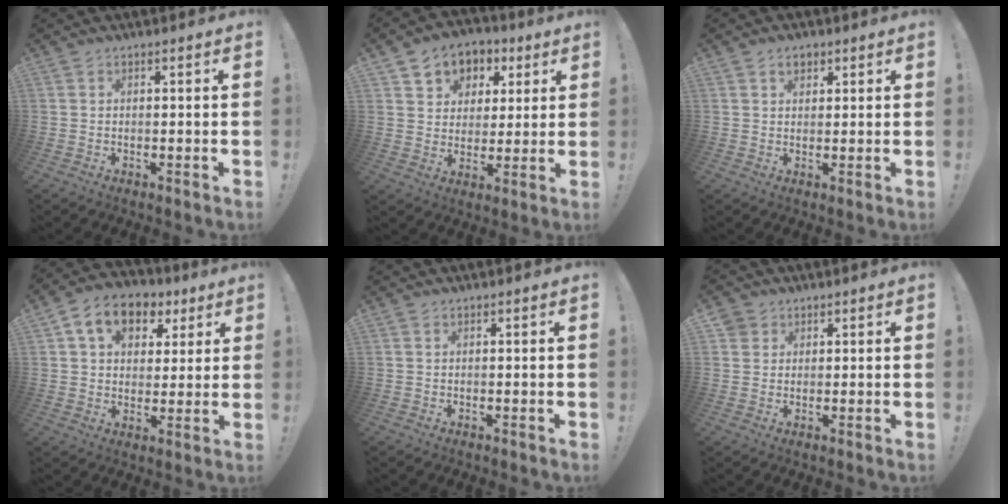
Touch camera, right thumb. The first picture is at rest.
{"total": 7.8, "force": [3.0, 7.1, 1.5], "torque": [-0.020, -0.023, 0.062]}
{"total": 3.0, "force": [1.5, 2.0, 1.5], "torque": [-0.024, 0.001, 0.027]}
{"total": 11.6, "force": [5.2, 8.5, 5.9], "torque": [-0.083, -0.016, 0.099]}
{"total": 0.0}
{"total": 2.8, "force": [1.5, 2.3, 0.4], "torque": [-0.011, -0.003, 0.028]}